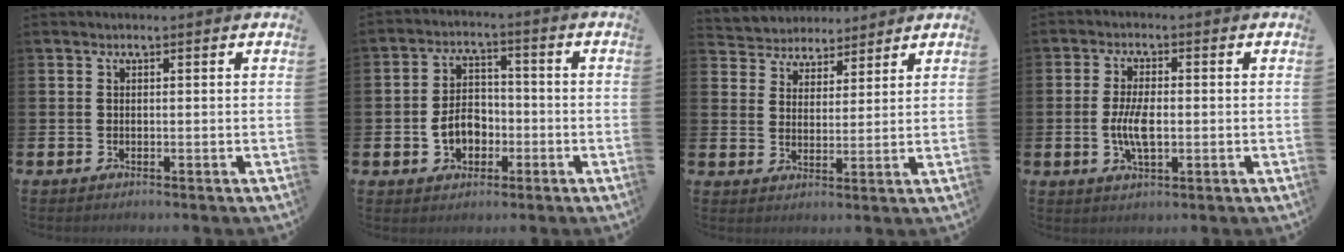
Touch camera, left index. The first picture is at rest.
{"total": 5.4, "force": [-1.7, 4.0, 3.1], "torque": [-0.050, 0.007, -0.036]}
{"total": 4.3, "force": [3.9, 1.5, -1.0], "torque": [-0.009, -0.023, 0.069]}
{"total": 5.2, "force": [-0.5, 2.1, 4.8], "torque": [-0.089, 0.001, -0.013]}